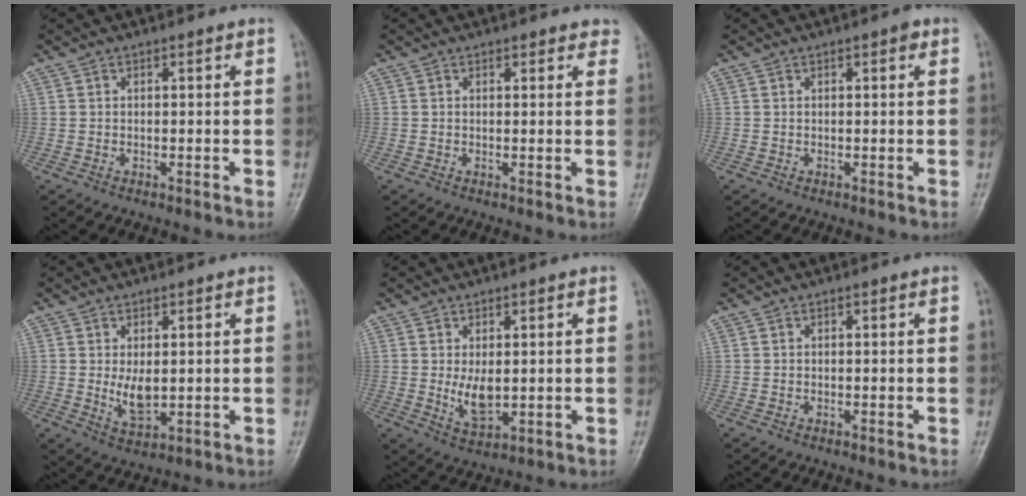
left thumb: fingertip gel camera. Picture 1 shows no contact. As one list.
[{"total": 2.2, "force": [1.8, 1.2, 0.7], "torque": [0.018, -0.003, 0.010]}, {"total": 1.3, "force": [0.6, 0.5, 1.0], "torque": [-0.012, 0.002, 0.004]}, {"total": 5.4, "force": [0.4, 2.9, 4.5], "torque": [-0.067, -0.013, 0.016]}, {"total": 5.7, "force": [0.4, 3.1, 4.8], "torque": [-0.073, -0.013, 0.016]}, {"total": 0.0}]